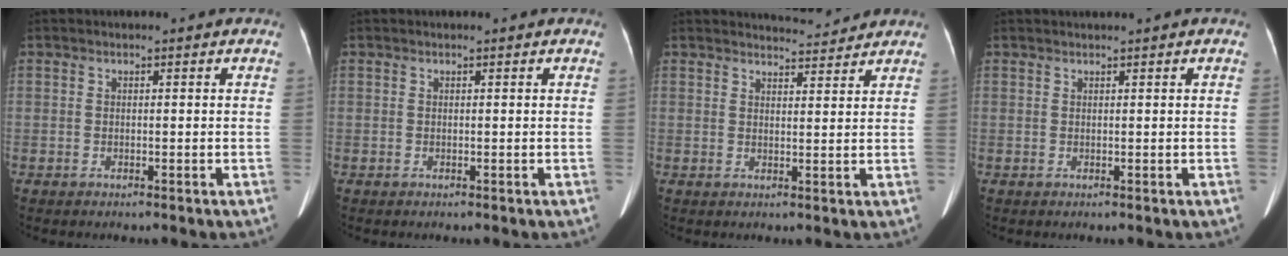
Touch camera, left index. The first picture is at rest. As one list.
[{"total": 0.0}, {"total": 4.5, "force": [4.5, 0.2, 0.0], "torque": [-0.010, 0.005, 0.059]}, {"total": 0.9, "force": [0.8, -0.2, 0.4], "torque": [-0.008, 0.010, 0.020]}]